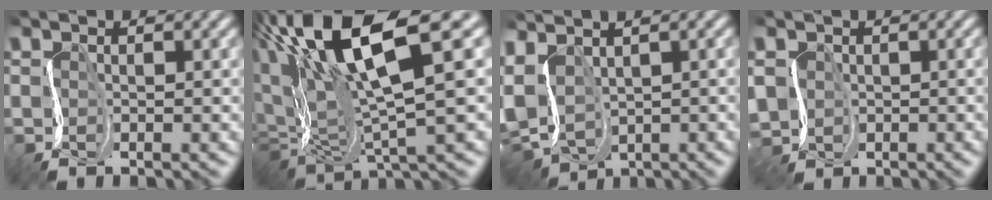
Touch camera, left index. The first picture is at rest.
{"total": 11.7, "force": [5.0, 3.1, 10.1], "torque": [-0.186, 0.019, 0.092]}
{"total": 5.9, "force": [-0.1, 4.1, 4.3], "torque": [-0.111, 0.005, 0.029]}
{"total": 4.0, "force": [-0.6, 3.9, 0.6], "torque": [-0.039, -0.005, -0.008]}